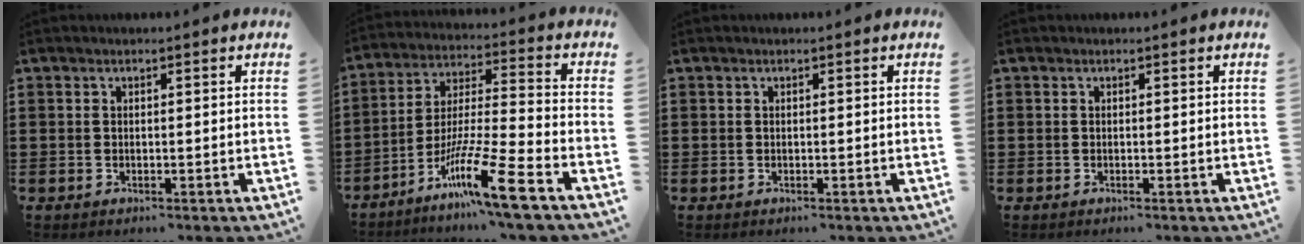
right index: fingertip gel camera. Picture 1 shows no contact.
{"total": 12.7, "force": [-8.5, 0.4, 9.5], "torque": [-0.189, -0.002, -0.164]}
{"total": 0.0}
{"total": 0.0}